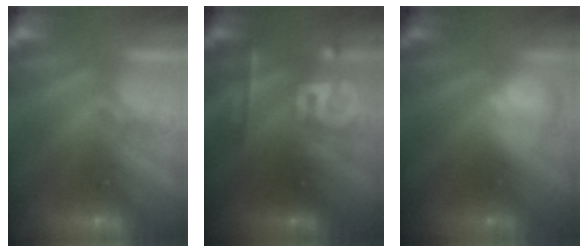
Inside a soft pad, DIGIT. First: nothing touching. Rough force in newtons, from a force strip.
{"total": 2.4}
{"total": 2.4}